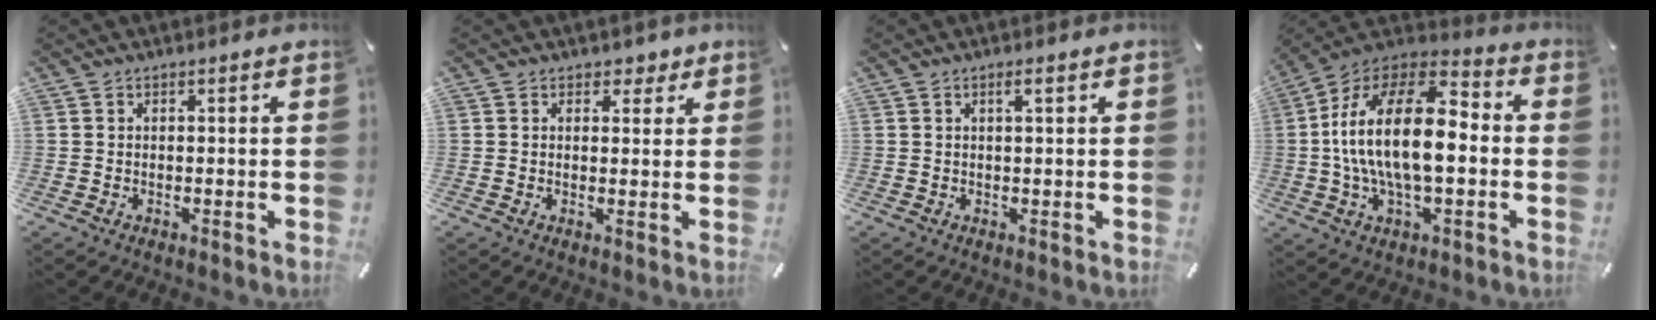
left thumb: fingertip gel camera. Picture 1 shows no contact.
{"total": 2.8, "force": [1.6, 2.1, 0.8], "torque": [0.011, -0.005, 0.022]}
{"total": 1.7, "force": [0.6, 0.2, 1.6], "torque": [-0.032, 0.001, 0.009]}
{"total": 21.6, "force": [-0.7, 10.9, 18.6], "torque": [-0.370, 0.006, -0.017]}